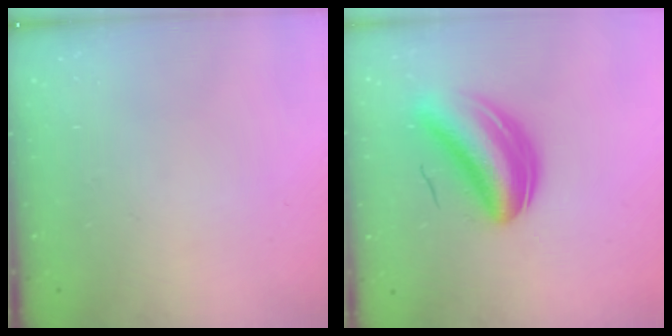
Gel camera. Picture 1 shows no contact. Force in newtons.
{"total": 9.2, "press": 8.8, "slide": 2.9}